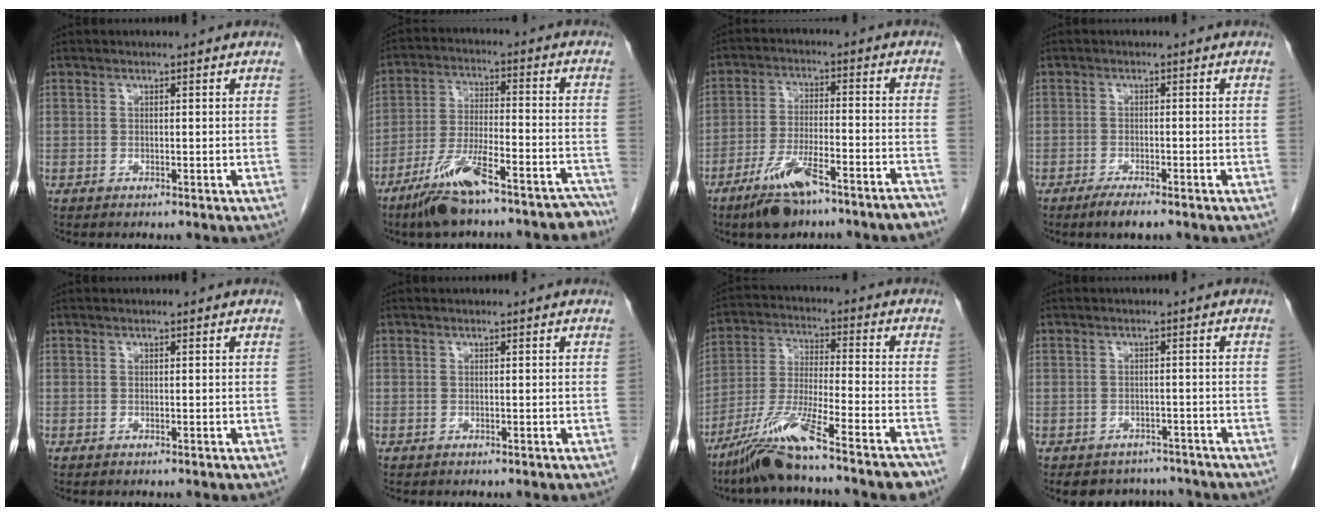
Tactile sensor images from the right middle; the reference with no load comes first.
{"total": 14.8, "force": [-11.7, 3.0, 8.6], "torque": [-0.134, 0.016, -0.195]}
{"total": 10.6, "force": [-7.7, 1.6, 7.0], "torque": [-0.125, -0.005, -0.131]}
{"total": 3.2, "force": [-2.3, 0.5, 2.1], "torque": [-0.041, -0.005, -0.038]}
{"total": 0.0}
{"total": 0.0}
{"total": 14.3, "force": [-10.6, 0.0, 9.6], "torque": [-0.187, -0.024, -0.188]}
{"total": 6.7, "force": [-6.0, 3.0, 0.6], "torque": [0.002, 0.010, -0.071]}